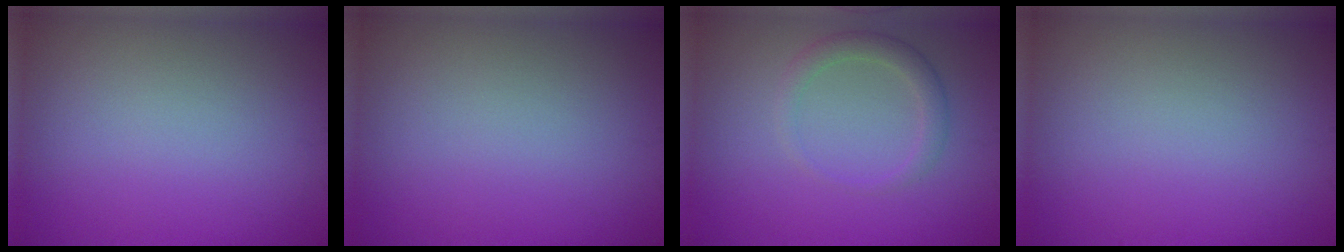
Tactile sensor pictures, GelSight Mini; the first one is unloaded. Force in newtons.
{"total": 0.0}
{"total": 2.0, "press": 2.0, "slide": 0.2}
{"total": 0.0}